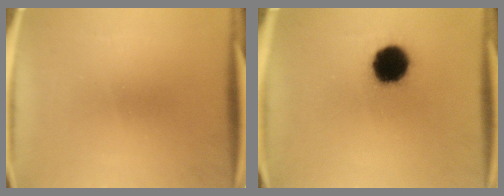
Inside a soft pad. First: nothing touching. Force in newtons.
{"total": 14.5}